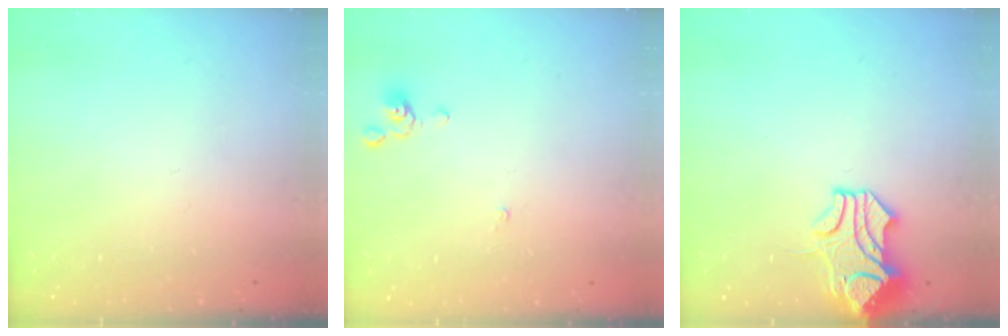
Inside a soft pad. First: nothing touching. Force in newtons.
{"total": 0.0}
{"total": 1.6, "press": 1.1, "slide": 1.2}